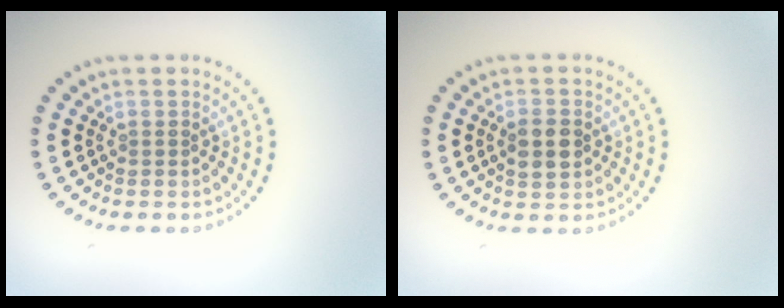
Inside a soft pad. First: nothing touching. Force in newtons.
{"total": 2.9, "press": 2.9, "slide": 0.1}